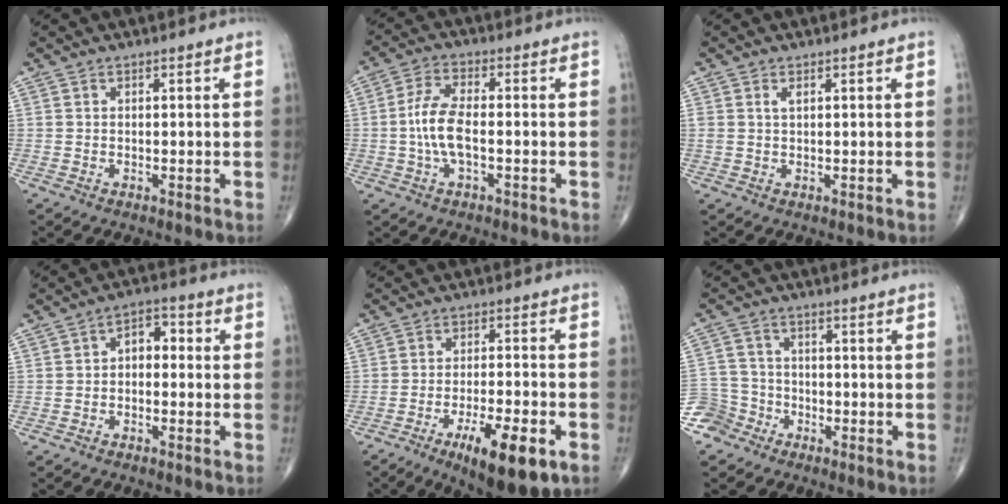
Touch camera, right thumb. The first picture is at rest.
{"total": 7.3, "force": [-1.1, 3.0, 6.6], "torque": [-0.145, 0.019, -0.025]}
{"total": 1.3, "force": [0.6, 0.6, 1.0], "torque": [-0.023, 0.006, 0.014]}
{"total": 4.8, "force": [-0.2, 3.2, 3.6], "torque": [-0.032, 0.023, -0.017]}
{"total": 13.6, "force": [-6.5, 3.8, 11.4], "torque": [-0.171, 0.010, -0.096]}
{"total": 6.1, "force": [-4.2, 4.4, -0.2], "torque": [0.030, 0.031, -0.092]}